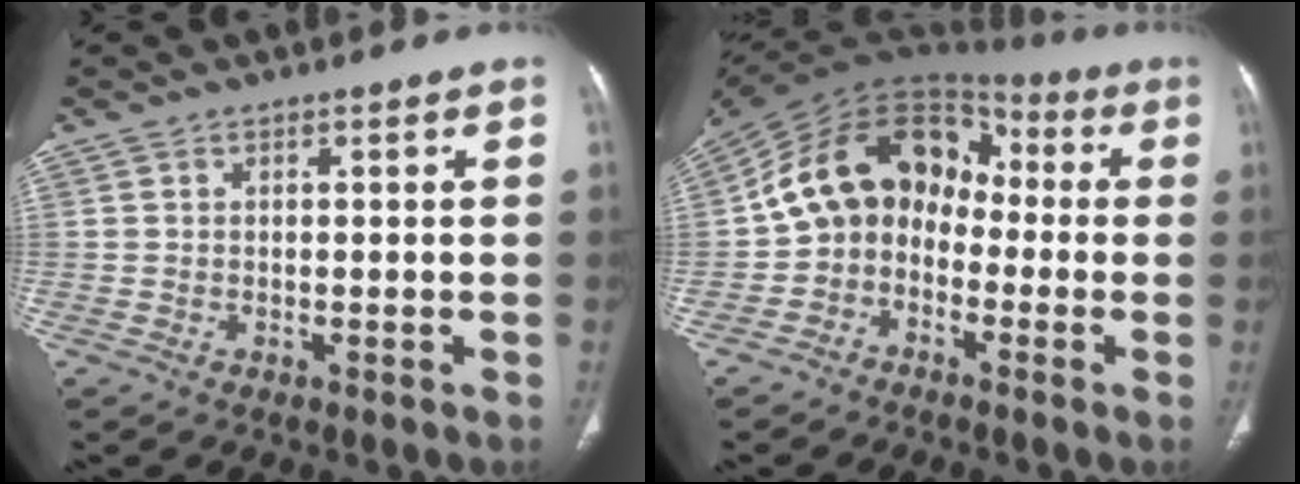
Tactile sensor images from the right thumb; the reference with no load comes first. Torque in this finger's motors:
{"motor_torque": [1.66, 1.67, 1.40, -0.72, 0.18]}